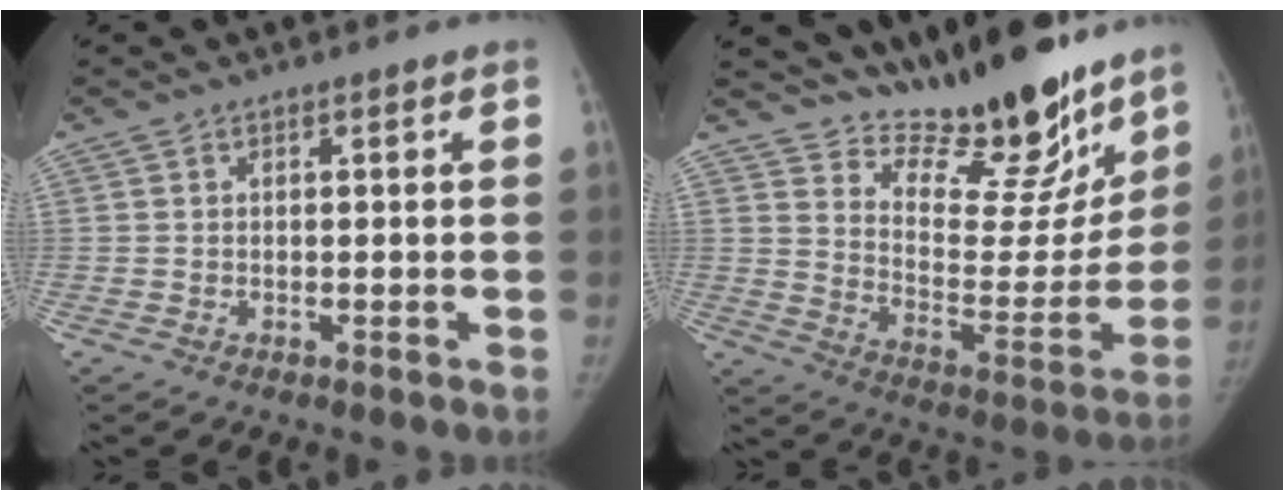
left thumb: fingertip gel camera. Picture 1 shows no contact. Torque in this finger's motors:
{"motor_torque": [-0.01, 0.18, 0.04, -0.48, 0.09]}